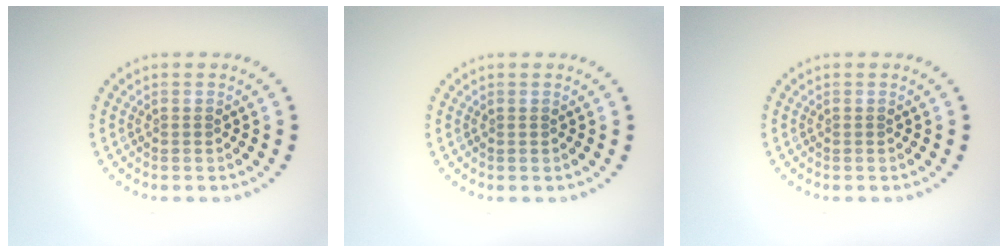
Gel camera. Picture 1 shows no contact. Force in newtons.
{"total": 0.0}
{"total": 0.0}